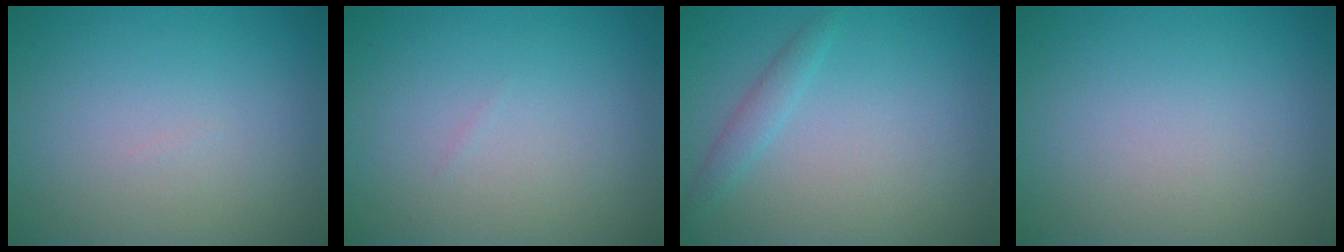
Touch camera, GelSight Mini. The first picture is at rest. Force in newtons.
{"total": 0.0}
{"total": 1.5, "press": 1.5, "slide": 0.1}
{"total": 0.0}